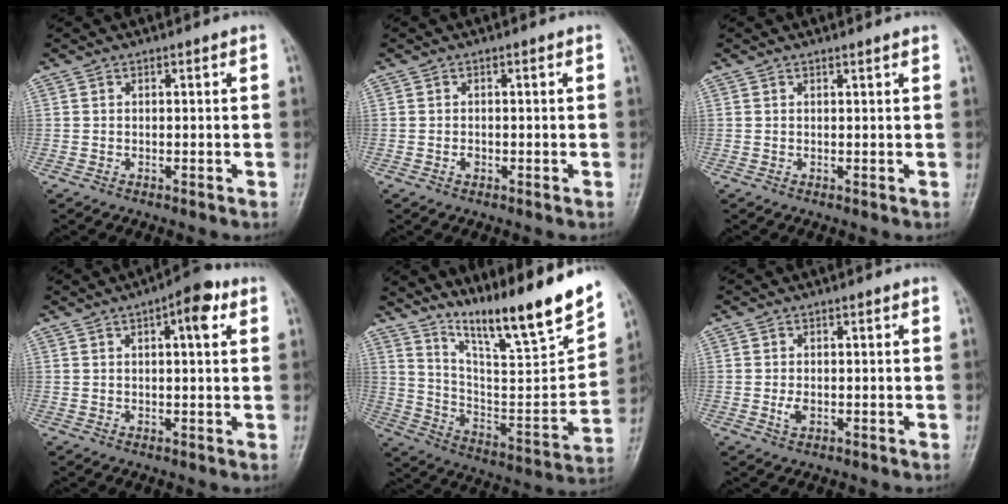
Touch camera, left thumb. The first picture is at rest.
{"total": 1.0, "force": [-0.4, 0.7, 0.6], "torque": [-0.006, 0.002, -0.006]}
{"total": 0.7, "force": [0.6, -0.1, 0.3], "torque": [-0.010, -0.003, 0.013]}
{"total": 6.8, "force": [2.8, 2.3, 5.8], "torque": [-0.071, 0.006, 0.032]}
{"total": 20.4, "force": [15.7, 1.4, 12.9], "torque": [-0.175, -0.093, 0.273]}
{"total": 2.0, "force": [-0.3, 1.2, 1.6], "torque": [-0.030, -0.002, -0.006]}